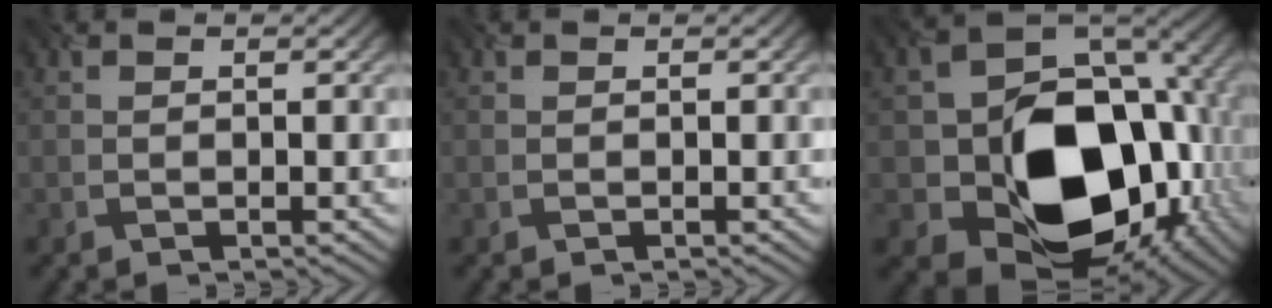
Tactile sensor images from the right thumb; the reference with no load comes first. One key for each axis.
{"total": 0.0}
{"total": 16.7, "fx": -2.9, "fy": 12.7, "fz": 10.5, "tx": -0.164, "ty": -0.039, "tz": -0.030}